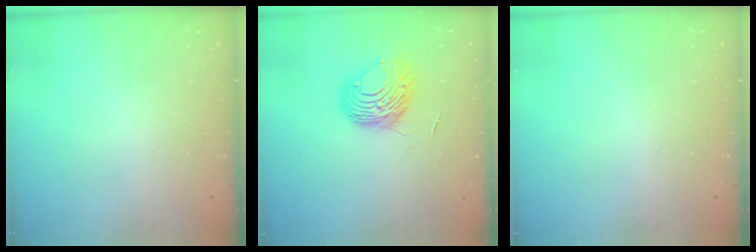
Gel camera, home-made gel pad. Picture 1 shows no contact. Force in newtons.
{"total": 8.8, "press": 8.8, "slide": 0.8}
{"total": 0.0}